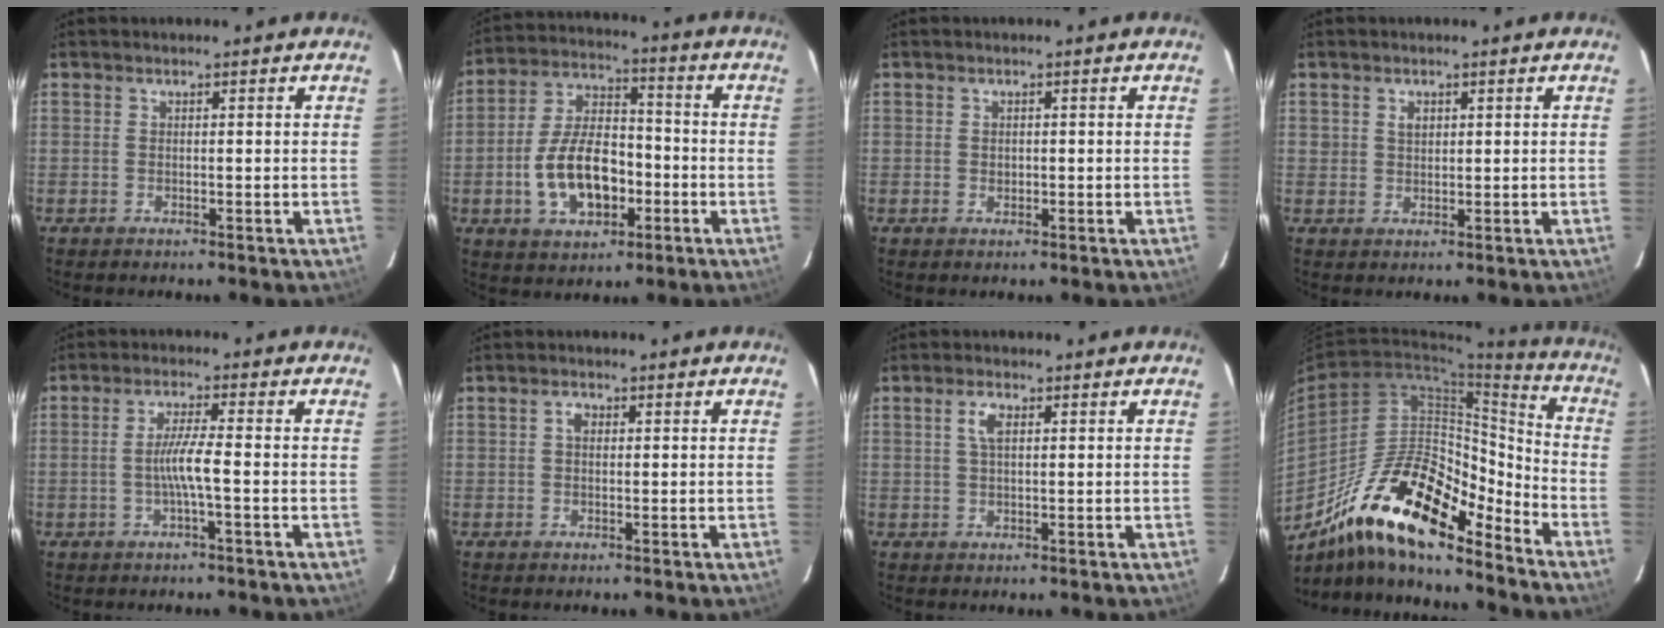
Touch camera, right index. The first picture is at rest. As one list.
[{"total": 13.8, "force": [-4.0, 7.8, 10.6], "torque": [-0.214, 0.018, -0.060]}, {"total": 1.0, "force": [0.0, 0.9, 0.3], "torque": [-0.003, 0.002, 0.001]}, {"total": 2.0, "force": [0.9, 1.6, 0.9], "torque": [-0.010, 0.005, 0.017]}, {"total": 4.6, "force": [-1.3, -0.5, 4.4], "torque": [-0.086, -0.001, -0.023]}, {"total": 1.6, "force": [0.3, 1.1, 1.1], "torque": [-0.019, 0.007, 0.003]}, {"total": 2.9, "force": [0.9, 1.3, 2.5], "torque": [-0.050, 0.006, 0.019]}, {"total": 21.7, "force": [-15.7, 6.3, 13.5], "torque": [-0.231, -0.001, -0.280]}]